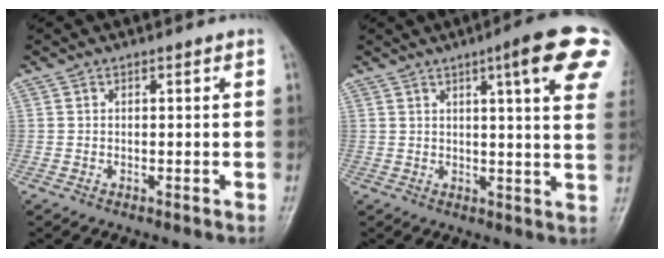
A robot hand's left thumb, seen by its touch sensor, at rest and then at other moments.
{"total": 14.4, "force": [6.7, 2.1, 12.5], "torque": [-0.141, -0.019, 0.076]}